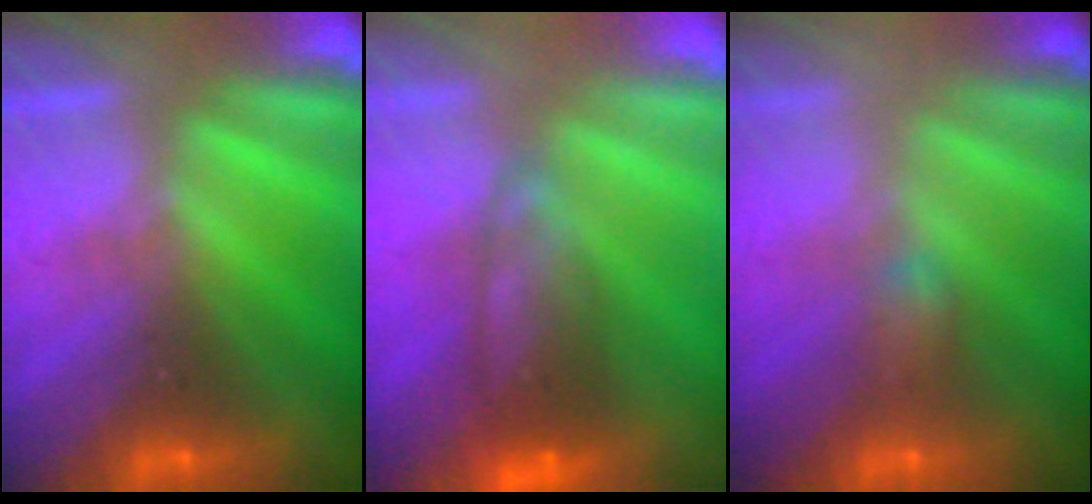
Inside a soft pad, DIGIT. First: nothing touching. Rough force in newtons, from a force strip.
{"total": 7.4}
{"total": 2.2}